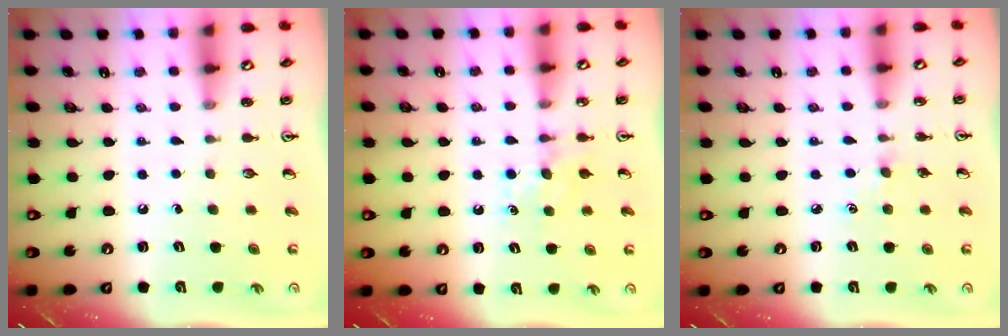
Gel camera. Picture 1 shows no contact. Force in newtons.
{"total": 4.6, "press": 4.6, "slide": 0.6}
{"total": 2.6, "press": 2.6, "slide": 0.4}